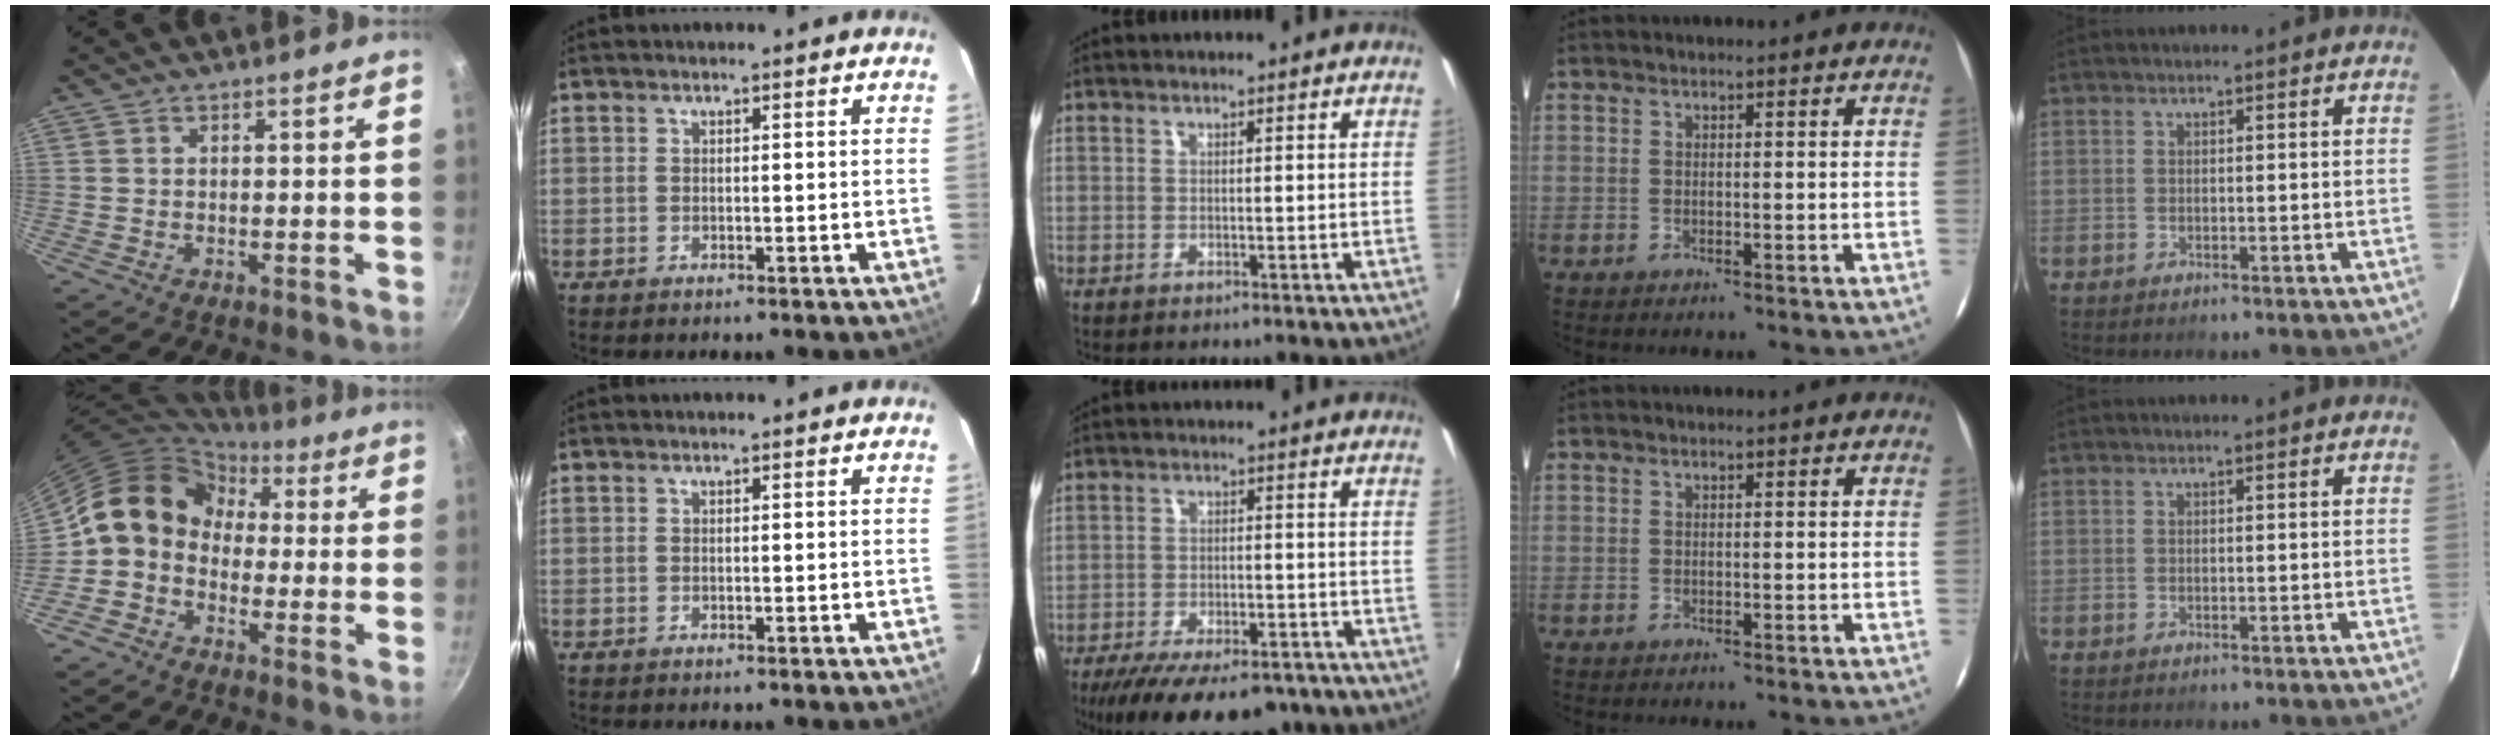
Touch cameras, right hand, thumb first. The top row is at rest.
{"thumb": {"total": 11.4, "force": [0.6, 9.6, 6.2], "torque": [-0.069, 0.034, -0.017]}, "middle": {"total": 18.3, "force": [-13.8, 6.7, 10.0], "torque": [-0.198, -0.036, -0.199]}}